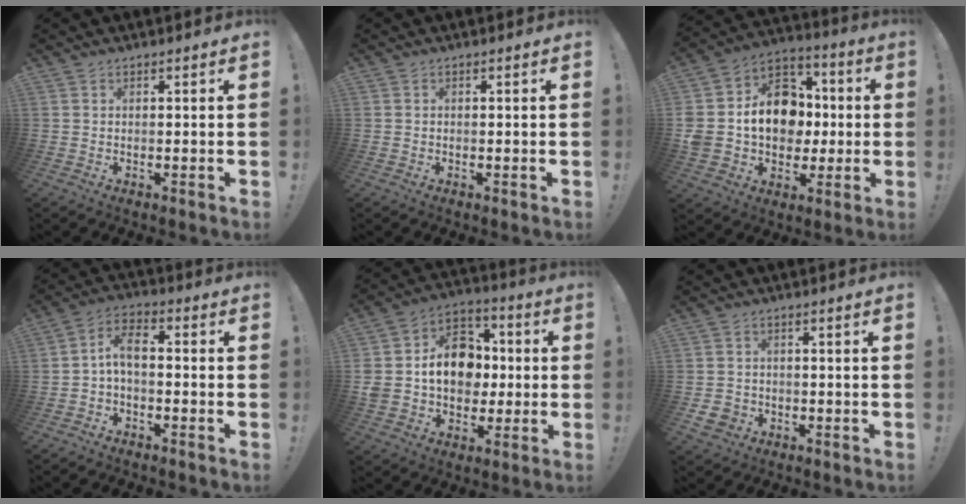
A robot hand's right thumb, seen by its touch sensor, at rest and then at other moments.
{"total": 0.0}
{"total": 18.5, "force": [0.5, 15.0, 10.8], "torque": [-0.164, 0.019, 0.029]}
{"total": 6.1, "force": [-0.8, 3.0, 5.2], "torque": [-0.107, 0.007, -0.013]}
{"total": 16.1, "force": [0.2, 13.1, 9.4], "torque": [-0.146, 0.017, 0.013]}
{"total": 3.9, "force": [-1.6, 3.3, 1.4], "torque": [-0.032, 0.002, -0.029]}